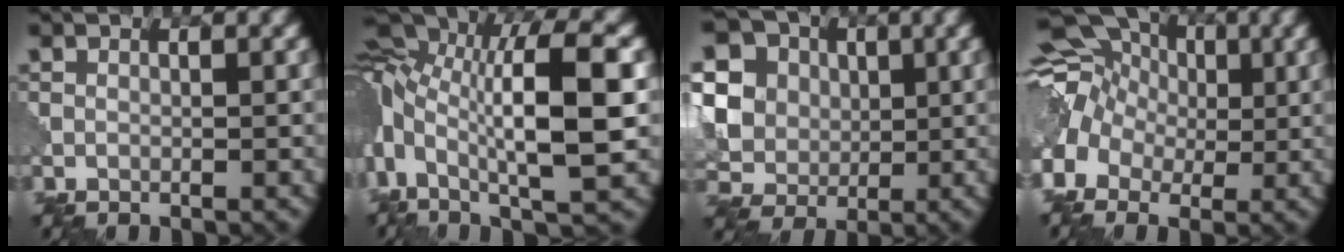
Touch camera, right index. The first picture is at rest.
{"total": 12.6, "force": [0.6, 5.2, 11.4], "torque": [-0.236, 0.013, 0.015]}
{"total": 13.3, "force": [4.2, 11.5, 5.2], "torque": [-0.161, 0.031, 0.068]}
{"total": 11.4, "force": [0.7, 10.1, 5.3], "torque": [-0.136, 0.033, -0.029]}